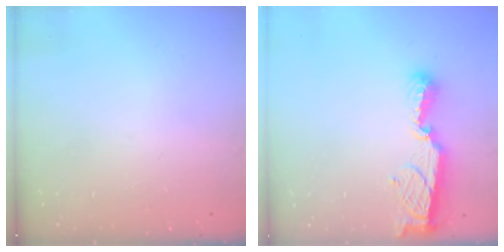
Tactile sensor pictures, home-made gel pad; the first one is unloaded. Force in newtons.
{"total": 8.5, "press": 8.4, "slide": 0.2}